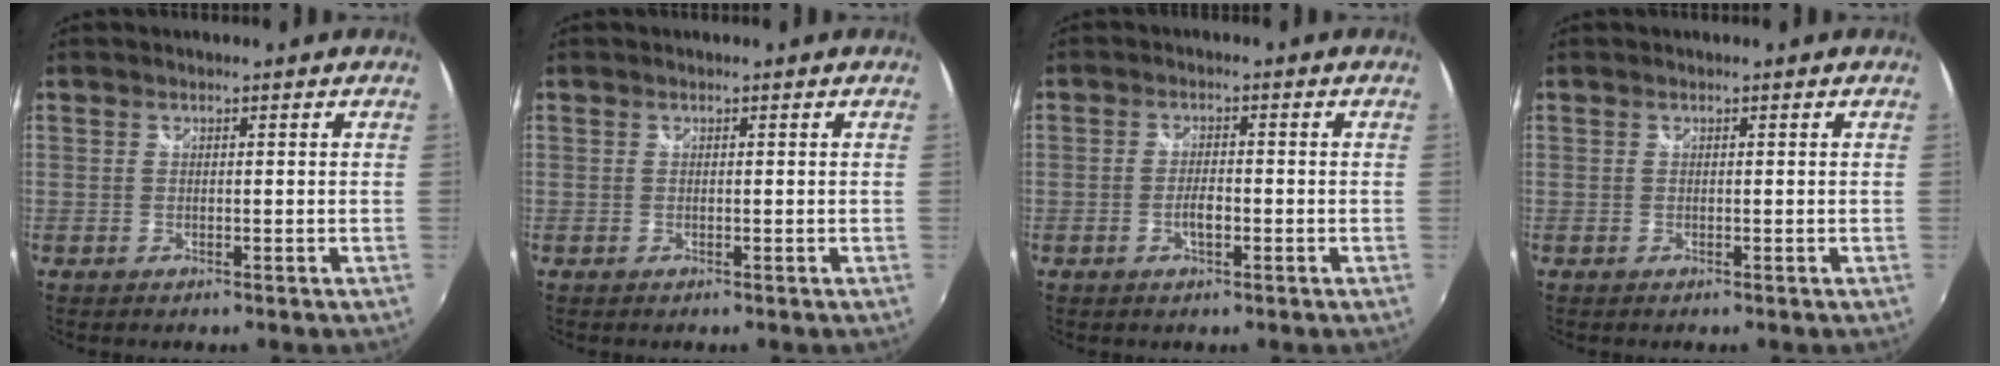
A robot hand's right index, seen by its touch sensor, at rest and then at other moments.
{"total": 0.0}
{"total": 3.0, "force": [-1.2, 1.1, 2.5], "torque": [-0.052, 0.000, -0.023]}
{"total": 0.0}